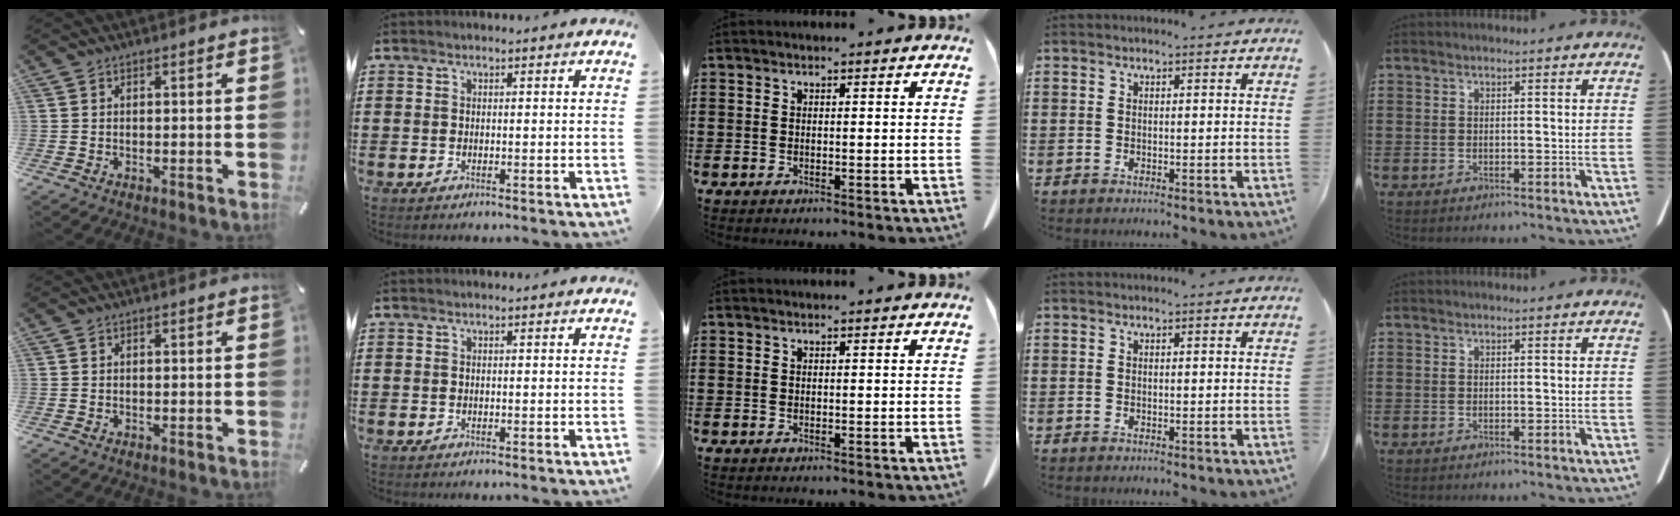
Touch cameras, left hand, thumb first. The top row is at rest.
{}